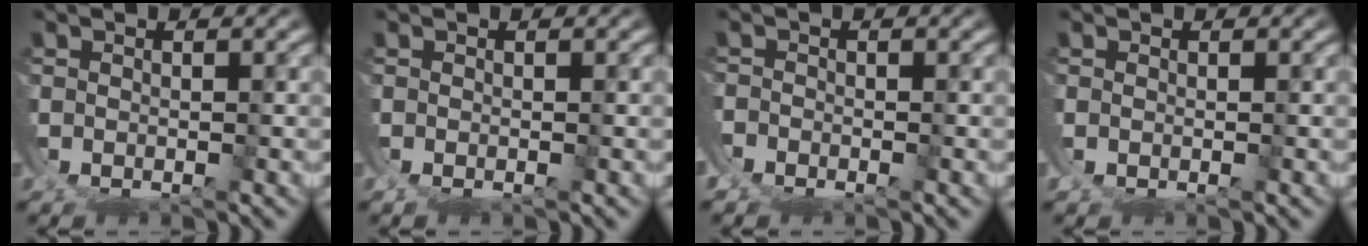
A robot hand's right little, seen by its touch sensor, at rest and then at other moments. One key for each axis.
{"total": 1.1, "fx": -0.3, "fy": 0.8, "fz": 0.7, "tx": -0.017, "ty": 0.000, "tz": -0.009}
{"total": 4.8, "fx": -2.6, "fy": 3.9, "fz": 0.9, "tx": -0.036, "ty": -0.015, "tz": -0.051}
{"total": 0.8, "fx": 0.1, "fy": 0.5, "fz": 0.6, "tx": -0.016, "ty": 0.000, "tz": -0.001}